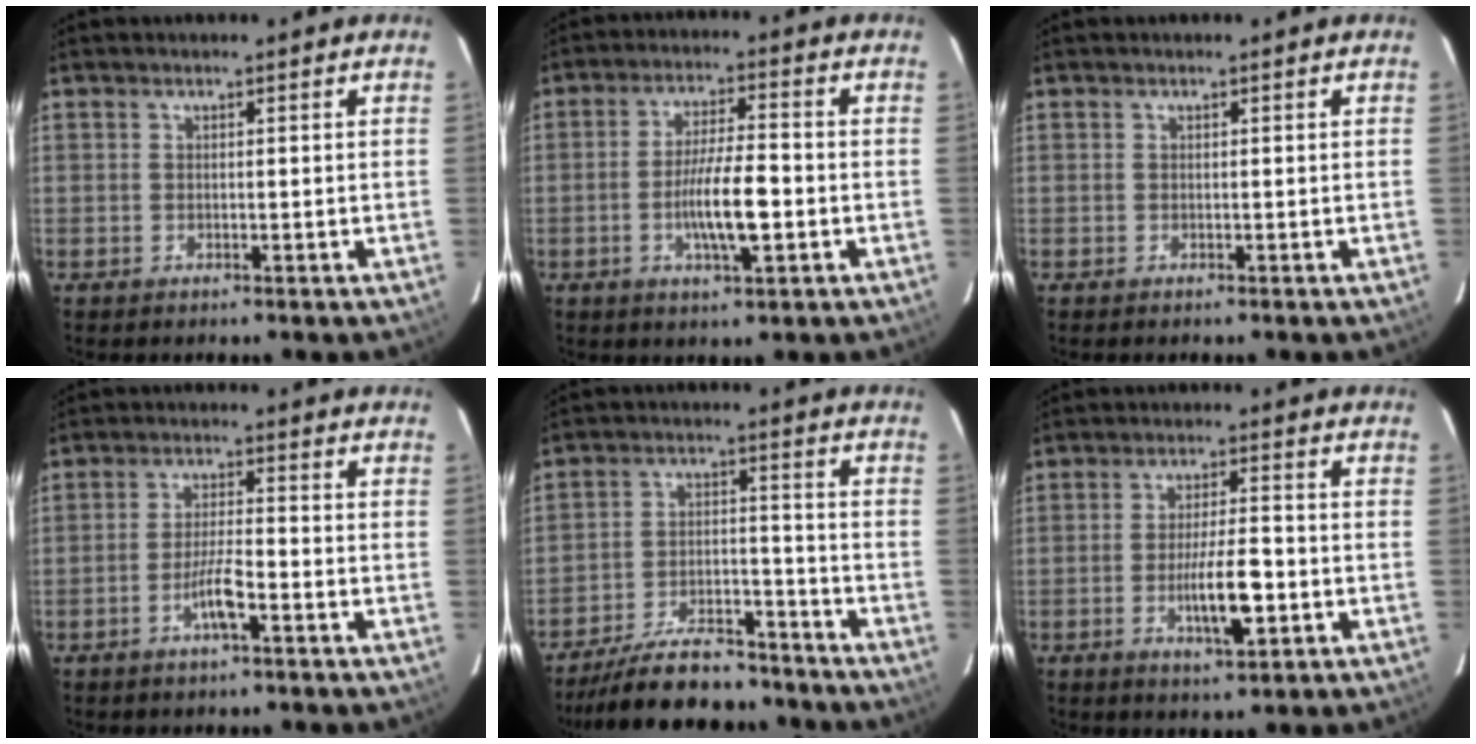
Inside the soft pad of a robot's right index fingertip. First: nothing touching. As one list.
[{"total": 8.3, "force": [-2.1, 1.3, 8.0], "torque": [-0.143, 0.002, -0.039]}, {"total": 0.0}, {"total": 4.7, "force": [-2.3, 0.4, 4.1], "torque": [-0.078, -0.001, -0.045]}, {"total": 13.2, "force": [-11.7, 3.7, 4.9], "torque": [-0.079, 0.012, -0.193]}, {"total": 7.5, "force": [-2.2, 1.2, 7.0], "torque": [-0.121, -0.004, -0.037]}]